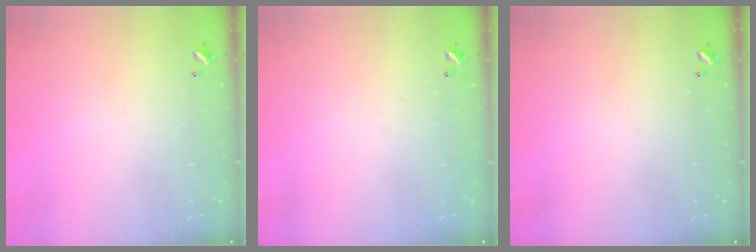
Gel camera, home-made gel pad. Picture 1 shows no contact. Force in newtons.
{"total": 0.0}
{"total": 0.0}